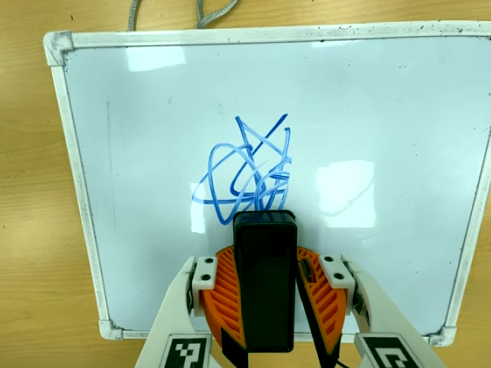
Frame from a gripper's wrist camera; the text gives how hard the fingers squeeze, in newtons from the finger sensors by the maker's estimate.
{"total": 9.7, "left": 9.3, "right": 10.1}